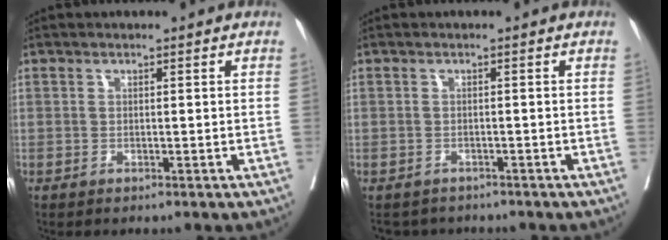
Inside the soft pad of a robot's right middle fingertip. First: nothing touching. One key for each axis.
{"total": 3.7, "fx": -3.4, "fy": 1.4, "fz": -0.4, "tx": 0.006, "ty": -0.004, "tz": -0.049}